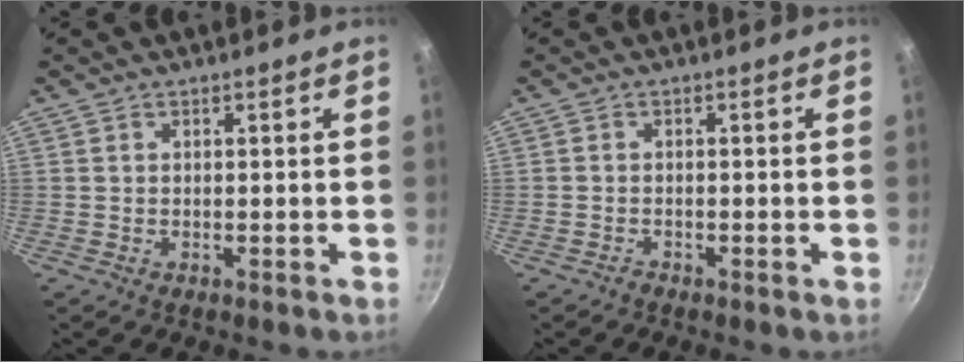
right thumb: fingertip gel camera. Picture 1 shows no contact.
{"total": 0.6, "force": [-0.6, 0.0, 0.2], "torque": [-0.014, 0.006, -0.014]}